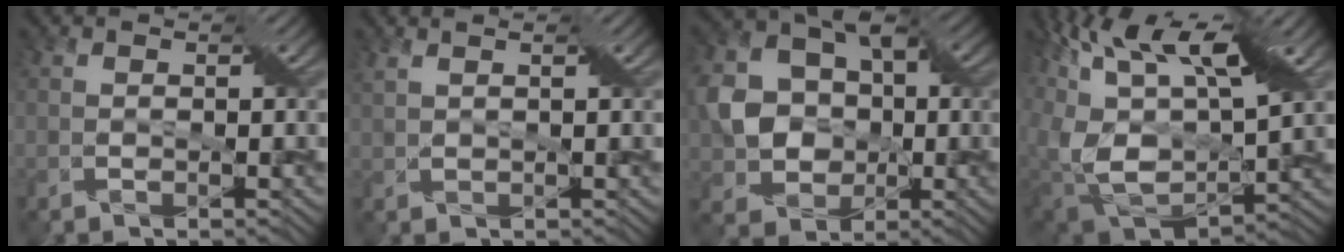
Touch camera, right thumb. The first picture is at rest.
{"total": 1.7, "force": [1.4, 0.1, 0.9], "torque": [-0.022, 0.003, 0.025]}
{"total": 9.0, "force": [-0.5, 7.7, 4.6], "torque": [-0.112, -0.005, -0.015]}
{"total": 18.1, "force": [8.2, 7.9, 14.0], "torque": [-0.273, 0.036, 0.156]}